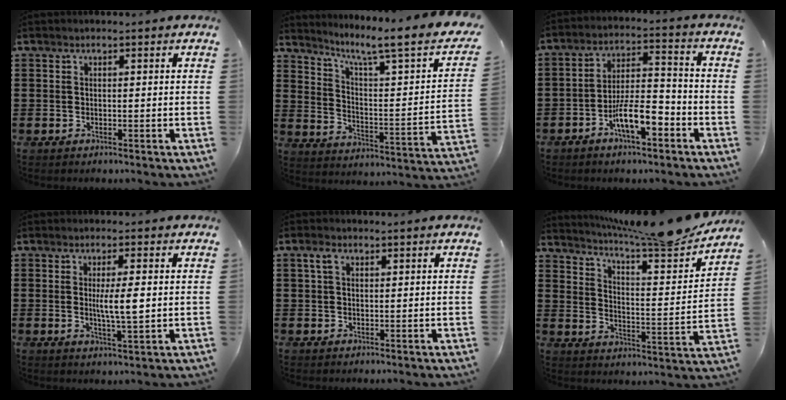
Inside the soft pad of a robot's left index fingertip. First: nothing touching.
{"total": 5.7, "force": [3.9, -0.1, 4.2], "torque": [-0.092, -0.037, 0.049]}
{"total": 8.3, "force": [-4.7, 2.6, 6.3], "torque": [-0.127, 0.008, -0.088]}
{"total": 4.8, "force": [0.4, 0.6, 4.8], "torque": [-0.087, -0.002, 0.004]}
{"total": 2.2, "force": [0.8, 1.3, 1.5], "torque": [-0.036, 0.008, 0.013]}
{"total": 9.6, "force": [8.5, 0.0, 4.4], "torque": [-0.087, -0.061, 0.137]}